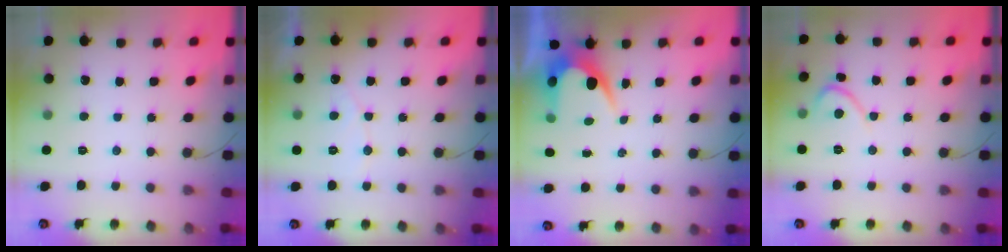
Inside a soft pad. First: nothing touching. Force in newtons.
{"total": 4.6, "press": 4.6, "slide": 0.2}
{"total": 6.1, "press": 6.1, "slide": 0.3}
{"total": 2.7, "press": 2.7, "slide": 0.2}